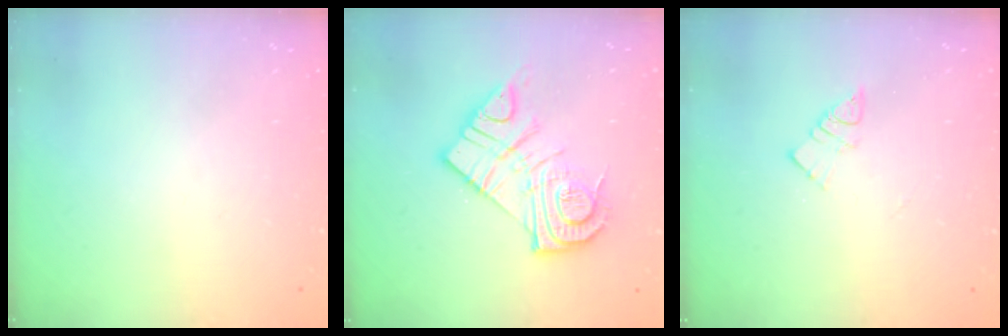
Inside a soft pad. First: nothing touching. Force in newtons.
{"total": 15.4, "press": 15.4, "slide": 1.3}
{"total": 5.6, "press": 5.6, "slide": 0.2}